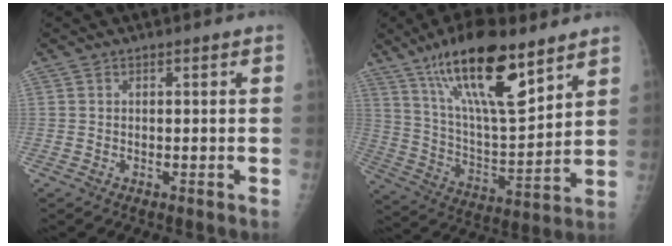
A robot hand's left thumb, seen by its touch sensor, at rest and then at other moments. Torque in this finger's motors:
{"motor_torque": [1.31, 0.08, 1.65, -1.12, 0.23]}